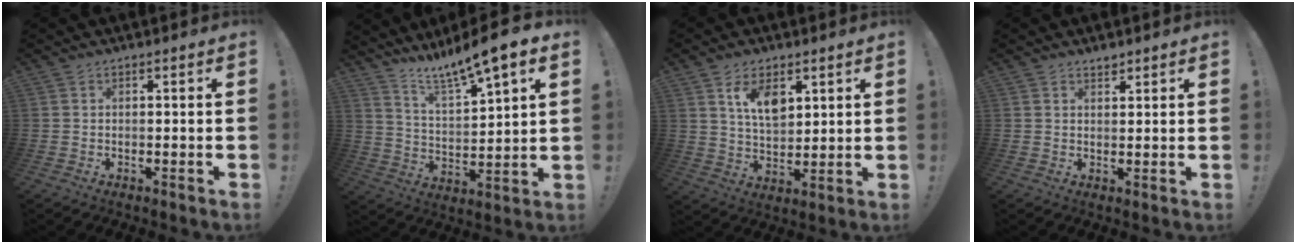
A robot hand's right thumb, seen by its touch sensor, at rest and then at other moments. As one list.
[{"total": 11.2, "force": [9.6, 0.7, 5.8], "torque": [-0.111, -0.078, 0.157]}, {"total": 9.5, "force": [5.1, 5.4, 6.0], "torque": [-0.094, -0.022, 0.092]}, {"total": 1.9, "force": [1.7, 0.6, 0.6], "torque": [0.002, -0.013, 0.029]}]